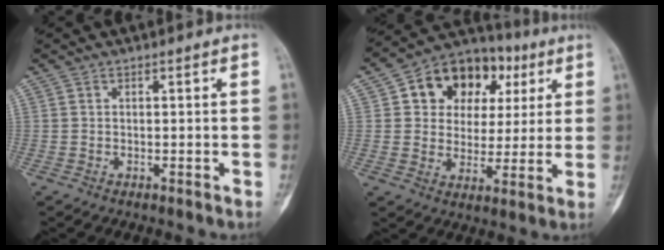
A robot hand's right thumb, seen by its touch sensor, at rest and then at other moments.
{"total": 16.6, "force": [5.7, 12.5, 9.3], "torque": [-0.085, 0.014, 0.088]}